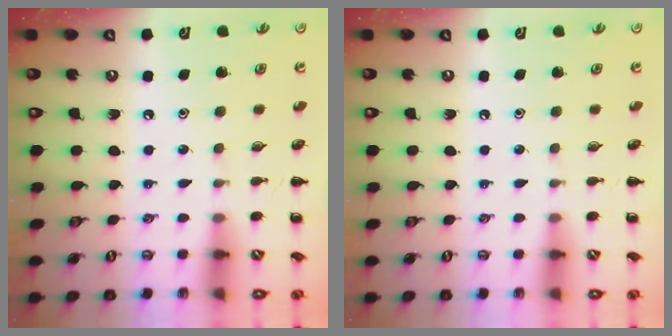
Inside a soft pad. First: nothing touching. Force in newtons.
{"total": 0.0}